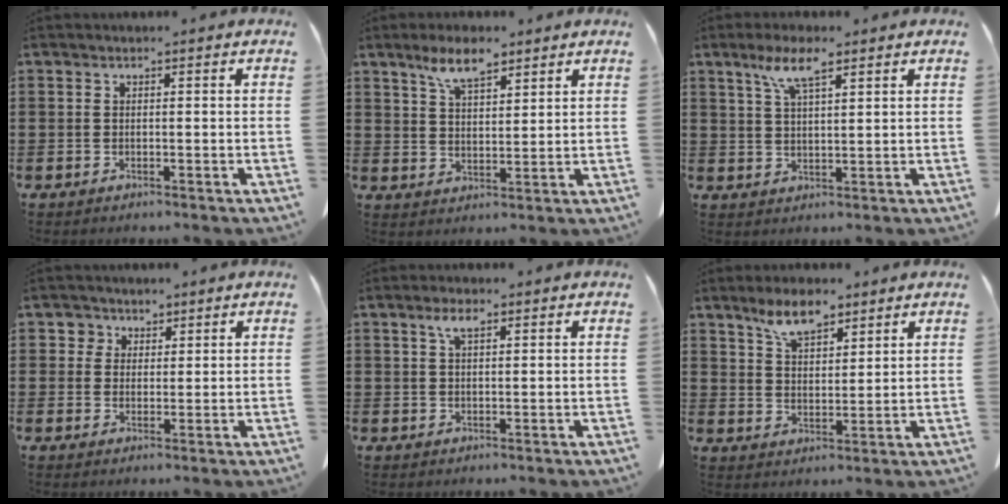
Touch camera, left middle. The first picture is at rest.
{"total": 6.6, "force": [4.8, 2.2, 4.0], "torque": [-0.090, -0.001, 0.087]}
{"total": 6.4, "force": [3.8, 1.6, 4.9], "torque": [-0.107, 0.008, 0.067]}
{"total": 3.0, "force": [1.9, 2.3, 0.3], "torque": [-0.010, 0.005, 0.034]}
{"total": 3.0, "force": [1.6, 0.9, 2.4], "torque": [-0.053, 0.005, 0.028]}
{"total": 6.5, "force": [5.0, 2.6, 3.4], "torque": [-0.073, -0.006, 0.090]}